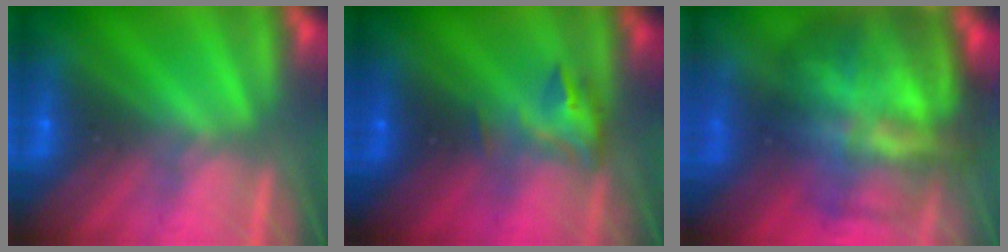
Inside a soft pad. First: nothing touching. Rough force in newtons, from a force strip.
{"total": 4.6}
{"total": 14.6}